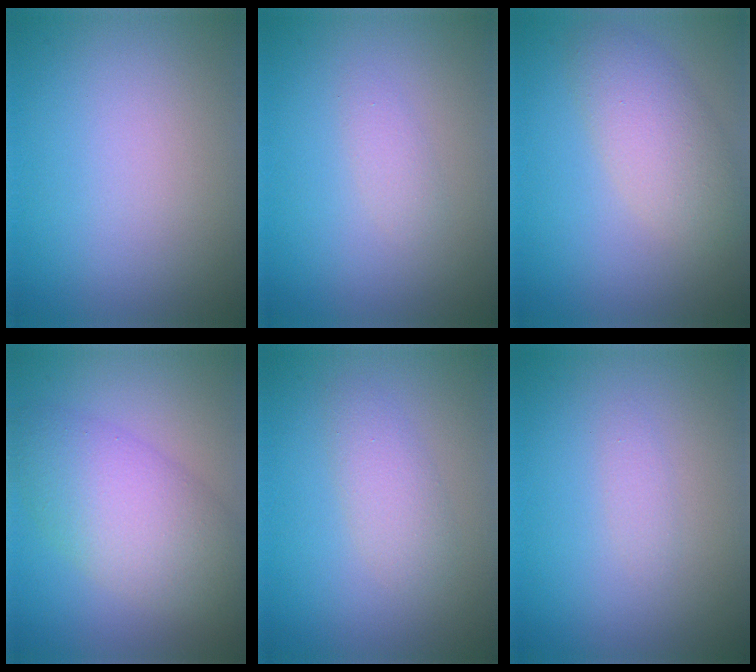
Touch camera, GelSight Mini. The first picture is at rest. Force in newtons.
{"total": 1.1, "press": 1.1, "slide": 0.0}
{"total": 4.0, "press": 4.0, "slide": 0.0}
{"total": 6.9, "press": 6.9, "slide": 0.3}
{"total": 2.3, "press": 2.3, "slide": 0.1}
{"total": 0.8, "press": 0.8, "slide": 0.0}